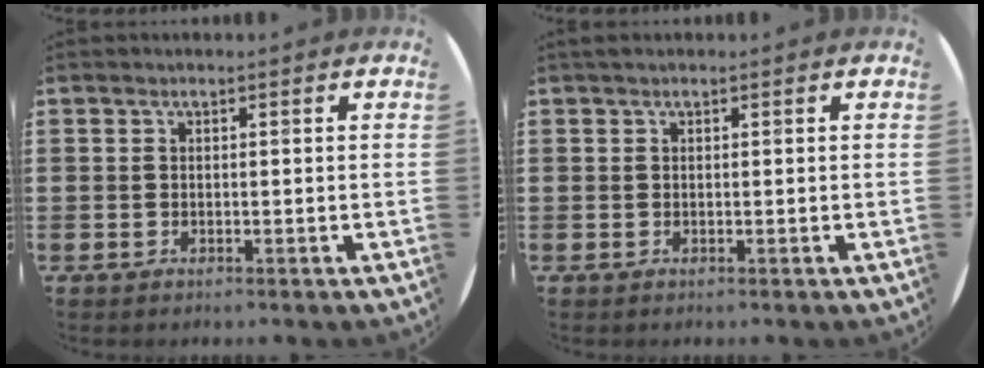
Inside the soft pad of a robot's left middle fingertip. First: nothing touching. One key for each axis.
{"total": 0.0}